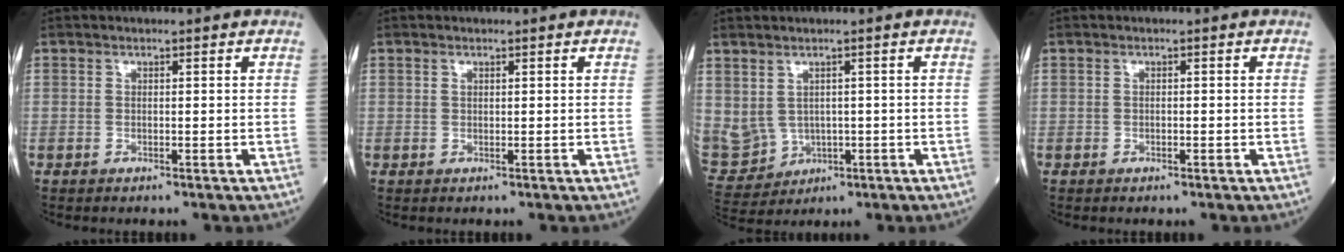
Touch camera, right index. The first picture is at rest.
{"total": 0.5, "force": [0.4, 0.2, 0.2], "torque": [-0.009, 0.005, 0.010]}
{"total": 12.2, "force": [-0.8, 10.9, 5.5], "torque": [-0.167, 0.017, 0.015]}
{"total": 0.0}